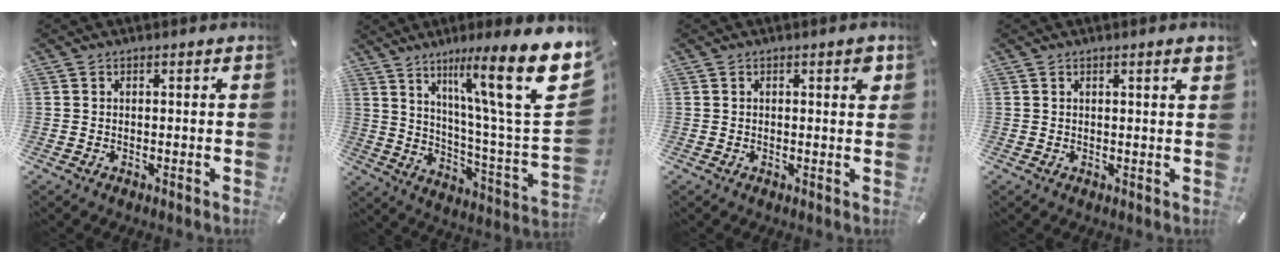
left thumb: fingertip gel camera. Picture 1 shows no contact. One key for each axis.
{"total": 20.4, "fx": 11.0, "fy": 2.7, "fz": 17.0, "tx": -0.257, "ty": -0.086, "tz": 0.156}
{"total": 2.5, "fx": 0.8, "fy": 0.8, "fz": 2.2, "tx": -0.029, "ty": -0.001, "tz": 0.008}
{"total": 2.1, "fx": 1.0, "fy": 0.2, "fz": 1.8, "tx": -0.037, "ty": 0.002, "tz": 0.017}